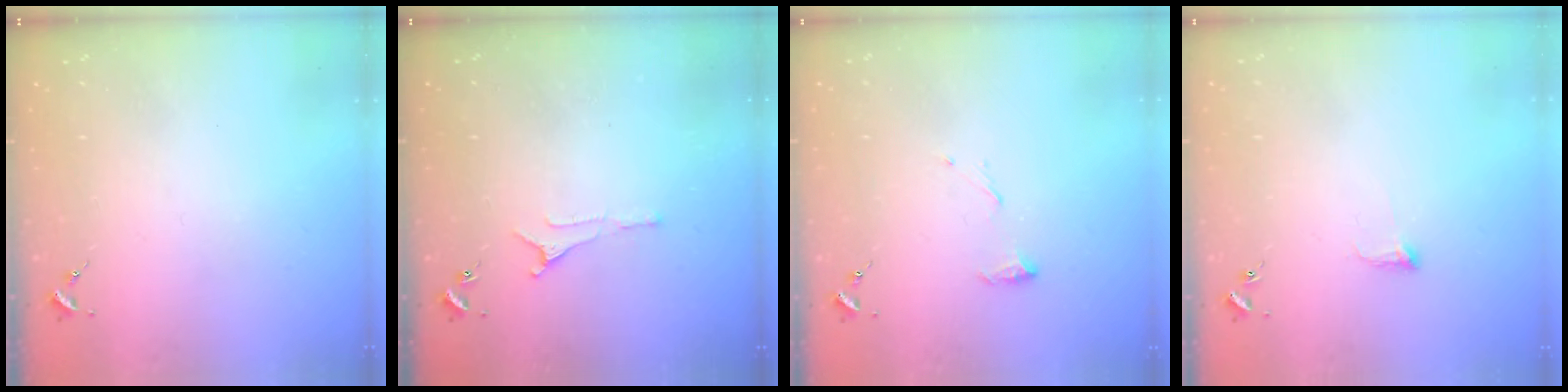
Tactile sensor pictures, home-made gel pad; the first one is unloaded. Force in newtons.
{"total": 4.6, "press": 4.6, "slide": 0.3}
{"total": 8.0, "press": 7.9, "slide": 0.7}
{"total": 4.1, "press": 4.0, "slide": 0.7}